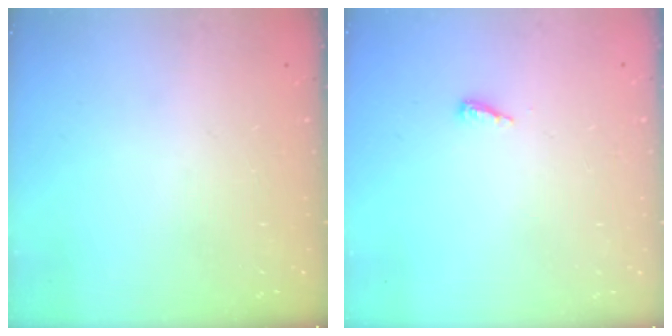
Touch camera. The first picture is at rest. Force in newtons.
{"total": 4.2, "press": 4.1, "slide": 0.4}